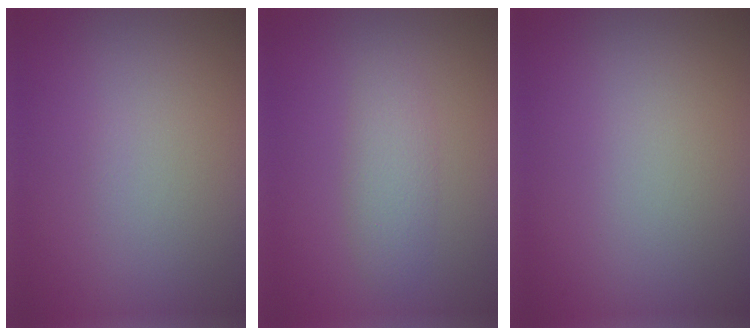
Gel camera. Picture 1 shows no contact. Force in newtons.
{"total": 2.3, "press": 2.3, "slide": 0.0}
{"total": 0.0}